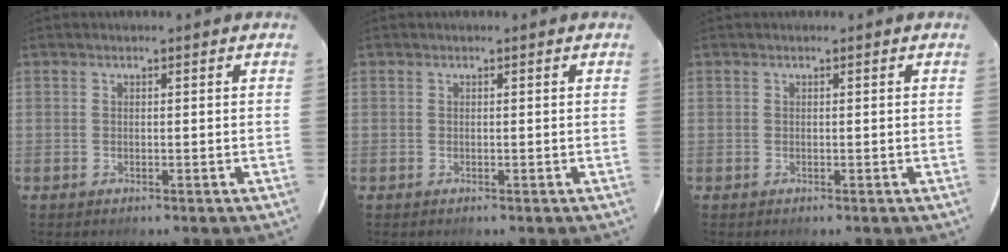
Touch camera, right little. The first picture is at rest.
{"total": 0.0}
{"total": 0.0}